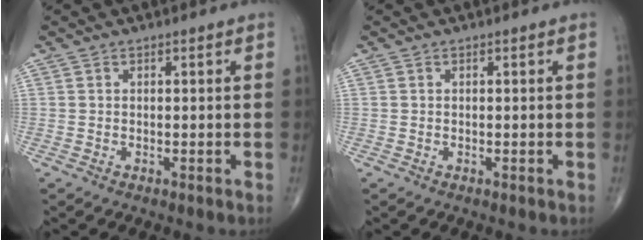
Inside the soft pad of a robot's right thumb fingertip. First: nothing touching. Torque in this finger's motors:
{"motor_torque": [0.18, -0.02, -0.19, -0.01, 0.01]}